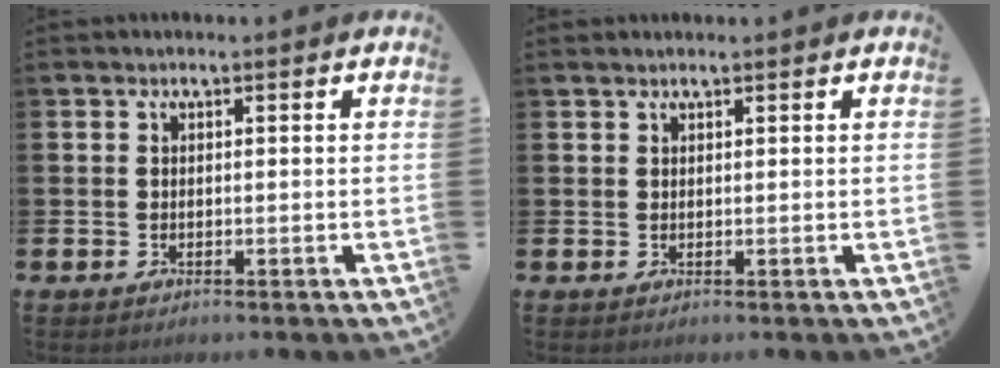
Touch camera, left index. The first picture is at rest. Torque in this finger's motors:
{"motor_torque": [1.05, -1.09, 0.28, 0.02]}